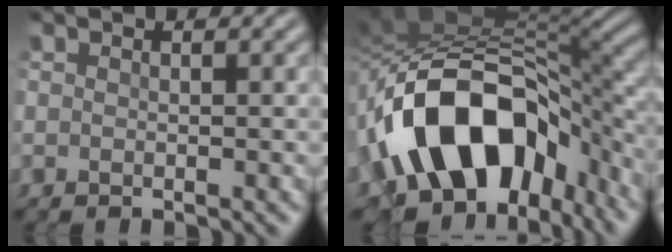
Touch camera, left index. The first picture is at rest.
{"total": 14.7, "force": [-3.8, 8.9, 11.0], "torque": [-0.181, 0.017, -0.069]}